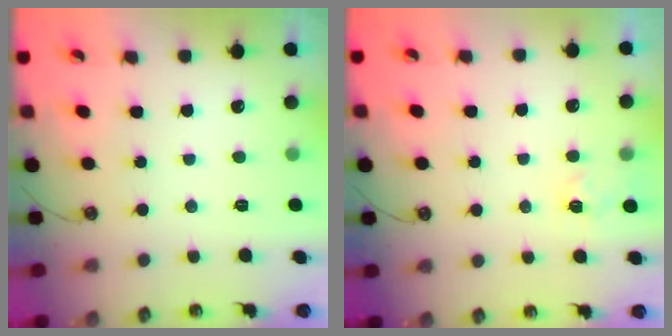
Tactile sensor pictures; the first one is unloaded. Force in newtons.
{"total": 3.5, "press": 3.5, "slide": 0.3}